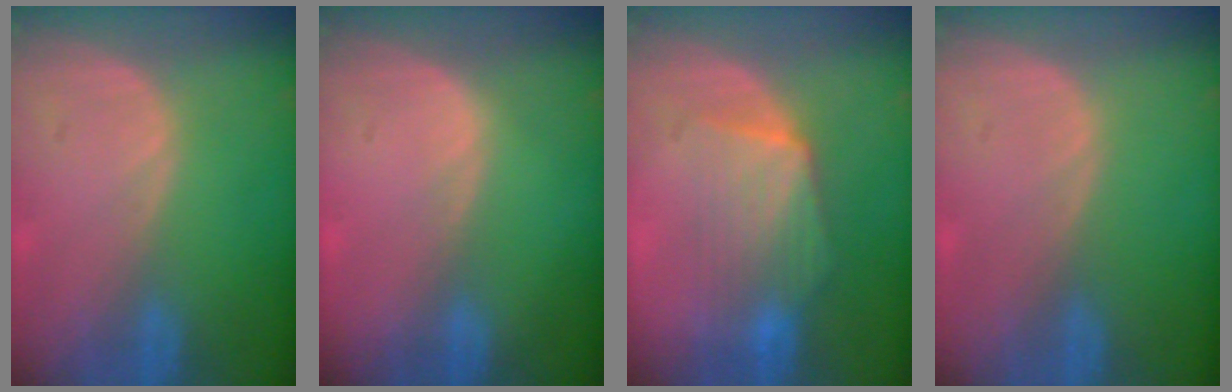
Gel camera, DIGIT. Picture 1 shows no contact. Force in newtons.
{"total": 0.5, "press": 0.3, "slide": 0.4}
{"total": 7.3, "press": 7.1, "slide": 1.6}
{"total": 0.0}